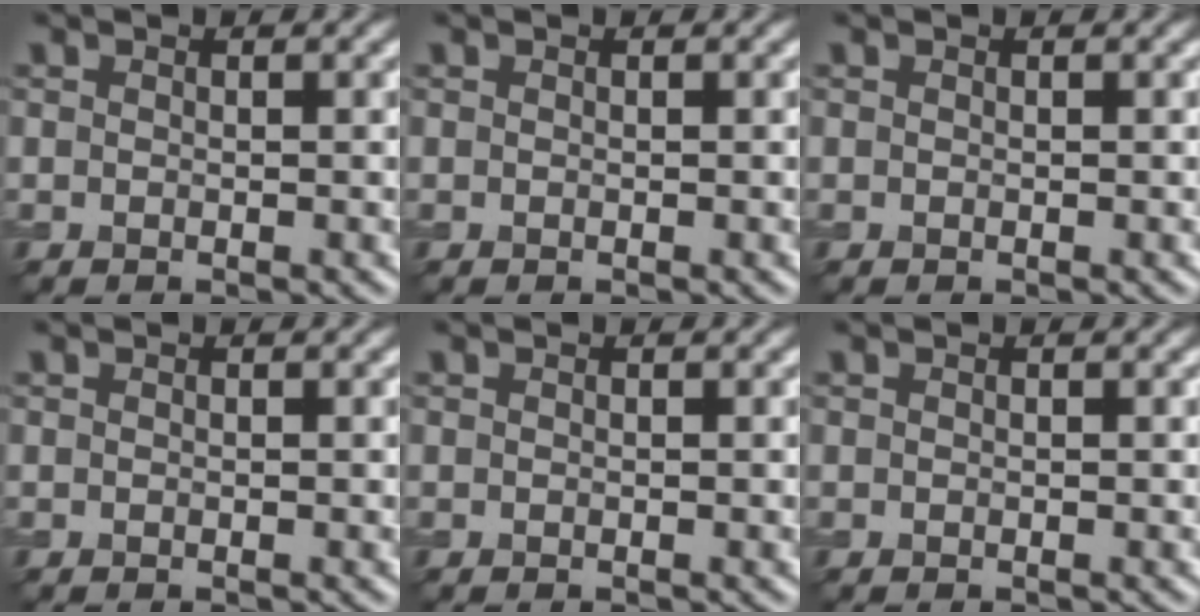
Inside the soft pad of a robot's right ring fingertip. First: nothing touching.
{"total": 0.0}
{"total": 0.0}
{"total": 0.0}
{"total": 0.0}
{"total": 0.0}